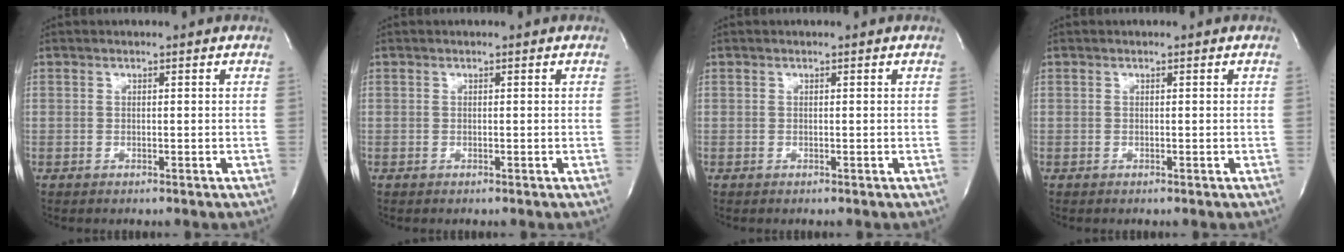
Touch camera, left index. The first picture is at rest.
{"total": 0.0}
{"total": 0.0}
{"total": 0.0}